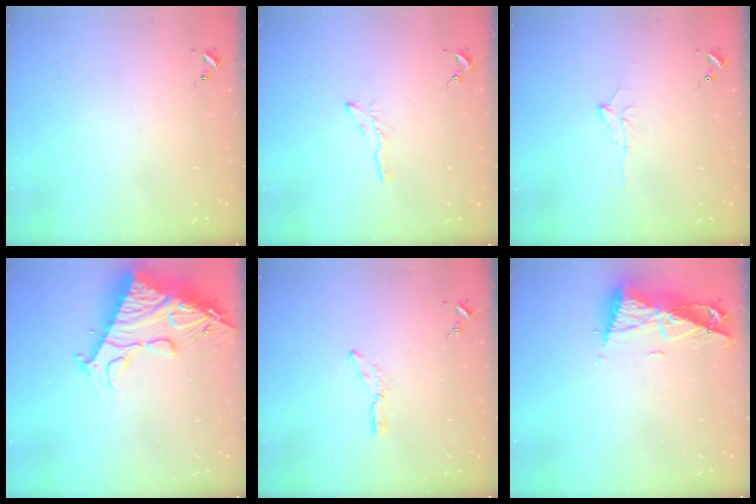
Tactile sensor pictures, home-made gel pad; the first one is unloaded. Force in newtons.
{"total": 4.2, "press": 4.2, "slide": 0.5}
{"total": 6.5, "press": 6.5, "slide": 0.8}
{"total": 23.0, "press": 22.9, "slide": 2.5}
{"total": 6.9, "press": 6.9, "slide": 0.4}
{"total": 10.4, "press": 10.3, "slide": 1.4}